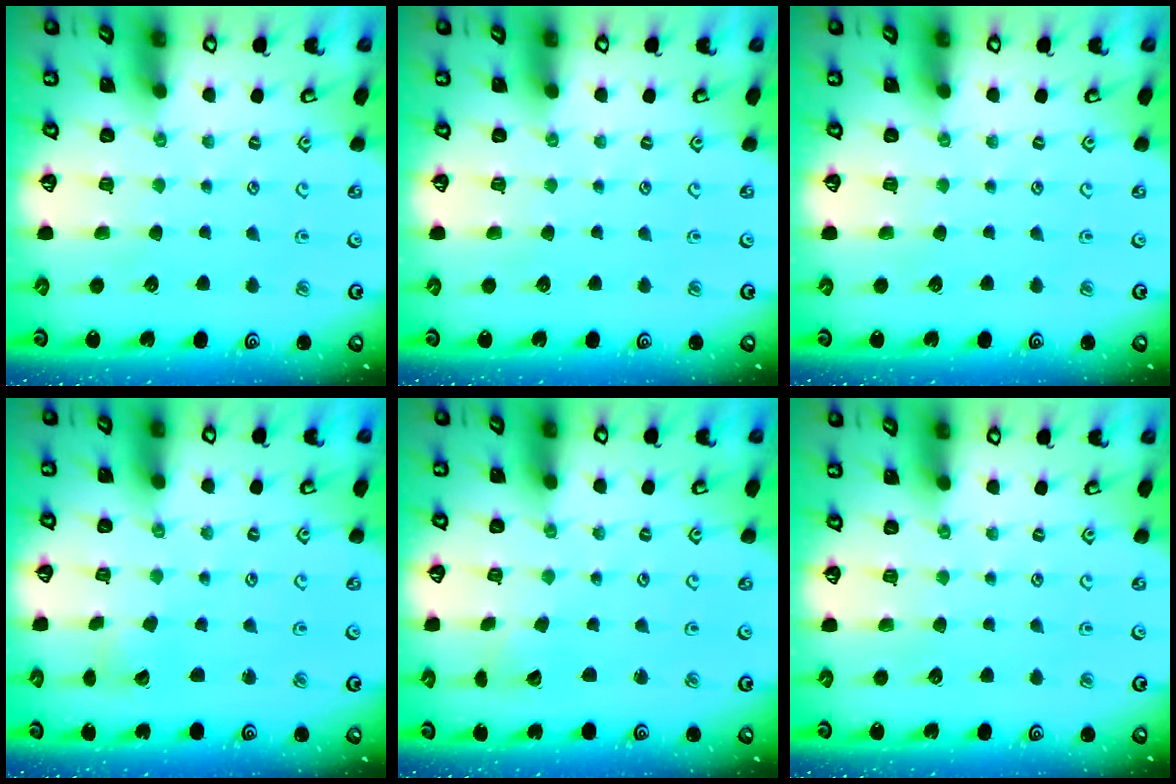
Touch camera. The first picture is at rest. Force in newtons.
{"total": 0.0}
{"total": 0.0}
{"total": 2.2, "press": 2.2, "slide": 0.2}
{"total": 1.2, "press": 1.2, "slide": 0.0}
{"total": 0.0}